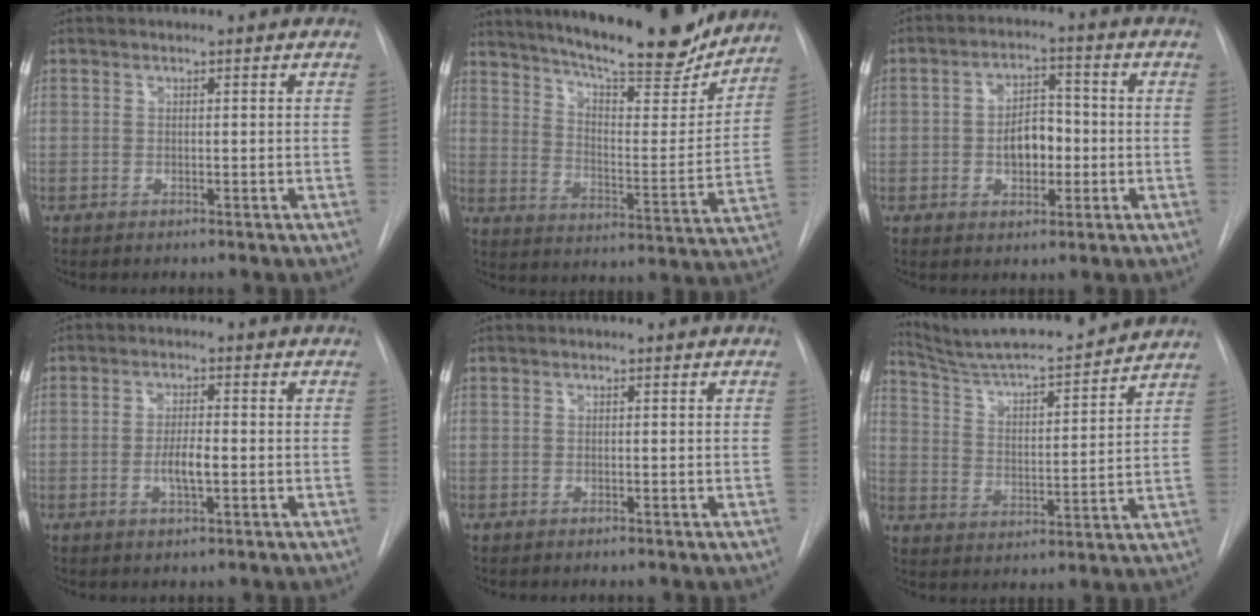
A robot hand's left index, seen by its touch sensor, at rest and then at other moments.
{"total": 23.5, "force": [20.3, 4.0, 11.2], "torque": [-0.179, -0.031, 0.280]}
{"total": 6.1, "force": [-0.9, 3.6, 4.8], "torque": [-0.078, 0.014, -0.013]}
{"total": 3.6, "force": [-0.8, 0.8, 3.4], "torque": [-0.064, -0.001, -0.013]}
{"total": 0.0}
{"total": 17.6, "force": [16.4, 0.5, 6.3], "torque": [-0.109, -0.005, 0.250]}